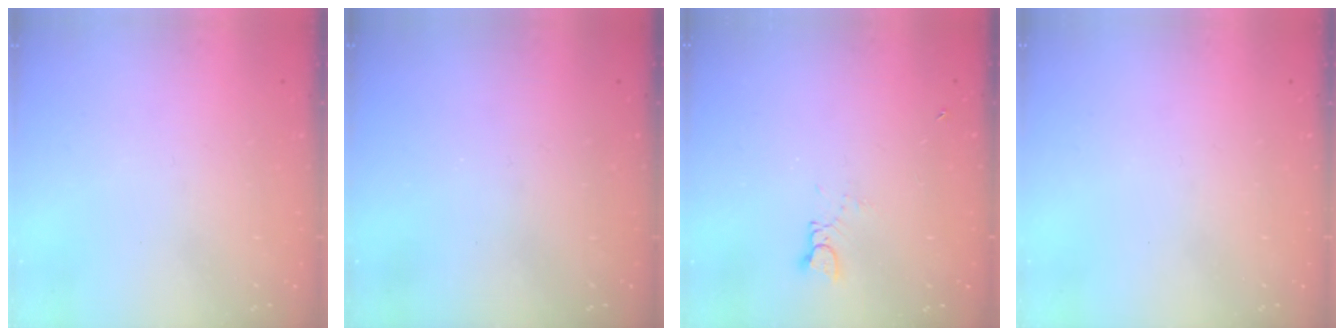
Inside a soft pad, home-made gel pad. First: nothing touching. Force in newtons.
{"total": 0.0}
{"total": 1.2, "press": 1.1, "slide": 0.1}
{"total": 0.0}